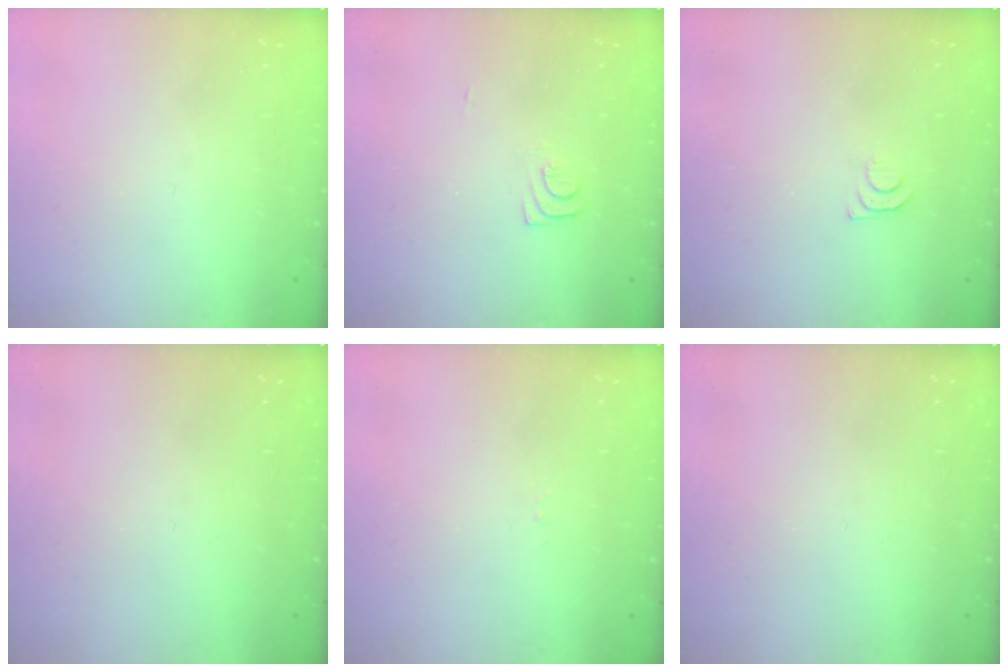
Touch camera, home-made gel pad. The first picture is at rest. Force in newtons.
{"total": 7.0, "press": 7.0, "slide": 0.6}
{"total": 4.0, "press": 4.0, "slide": 0.6}
{"total": 0.0}
{"total": 2.6, "press": 2.6, "slide": 0.4}
{"total": 0.0}